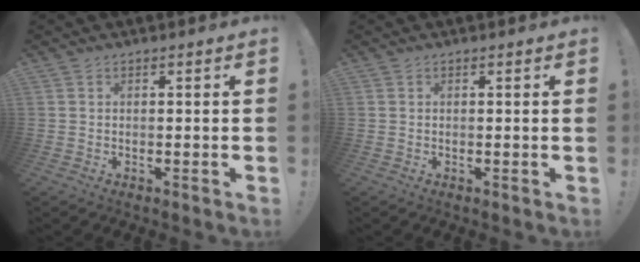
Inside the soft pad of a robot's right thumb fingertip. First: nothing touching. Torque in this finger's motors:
{"motor_torque": [-0.18, 0.25, 0.14, 0.05, 0.00]}